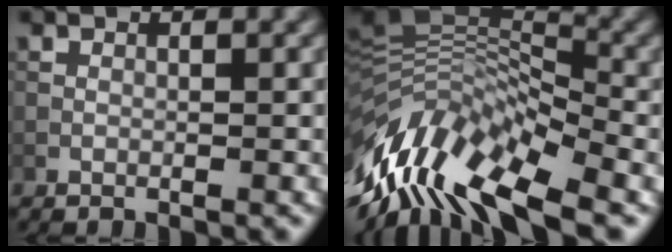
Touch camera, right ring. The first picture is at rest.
{"total": 13.2, "force": [-5.2, 5.9, 10.6], "torque": [-0.220, 0.011, -0.095]}